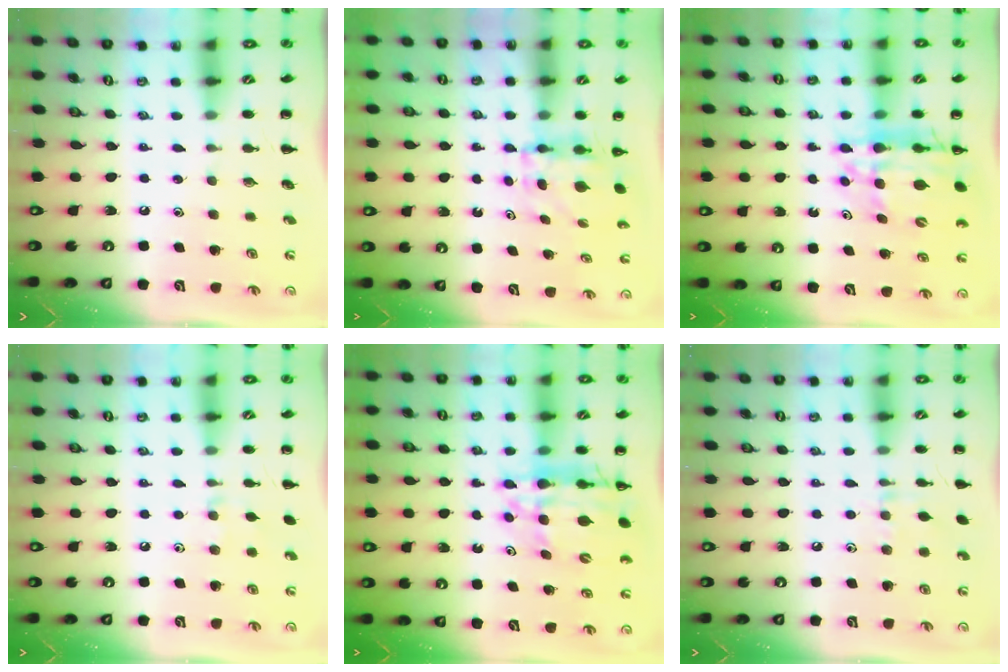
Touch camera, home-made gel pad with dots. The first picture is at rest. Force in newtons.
{"total": 3.9, "press": 3.9, "slide": 0.3}
{"total": 13.8, "press": 13.3, "slide": 3.7}
{"total": 3.7, "press": 3.4, "slide": 1.4}
{"total": 13.8, "press": 13.3, "slide": 3.7}
{"total": 5.0, "press": 4.8, "slide": 1.3}